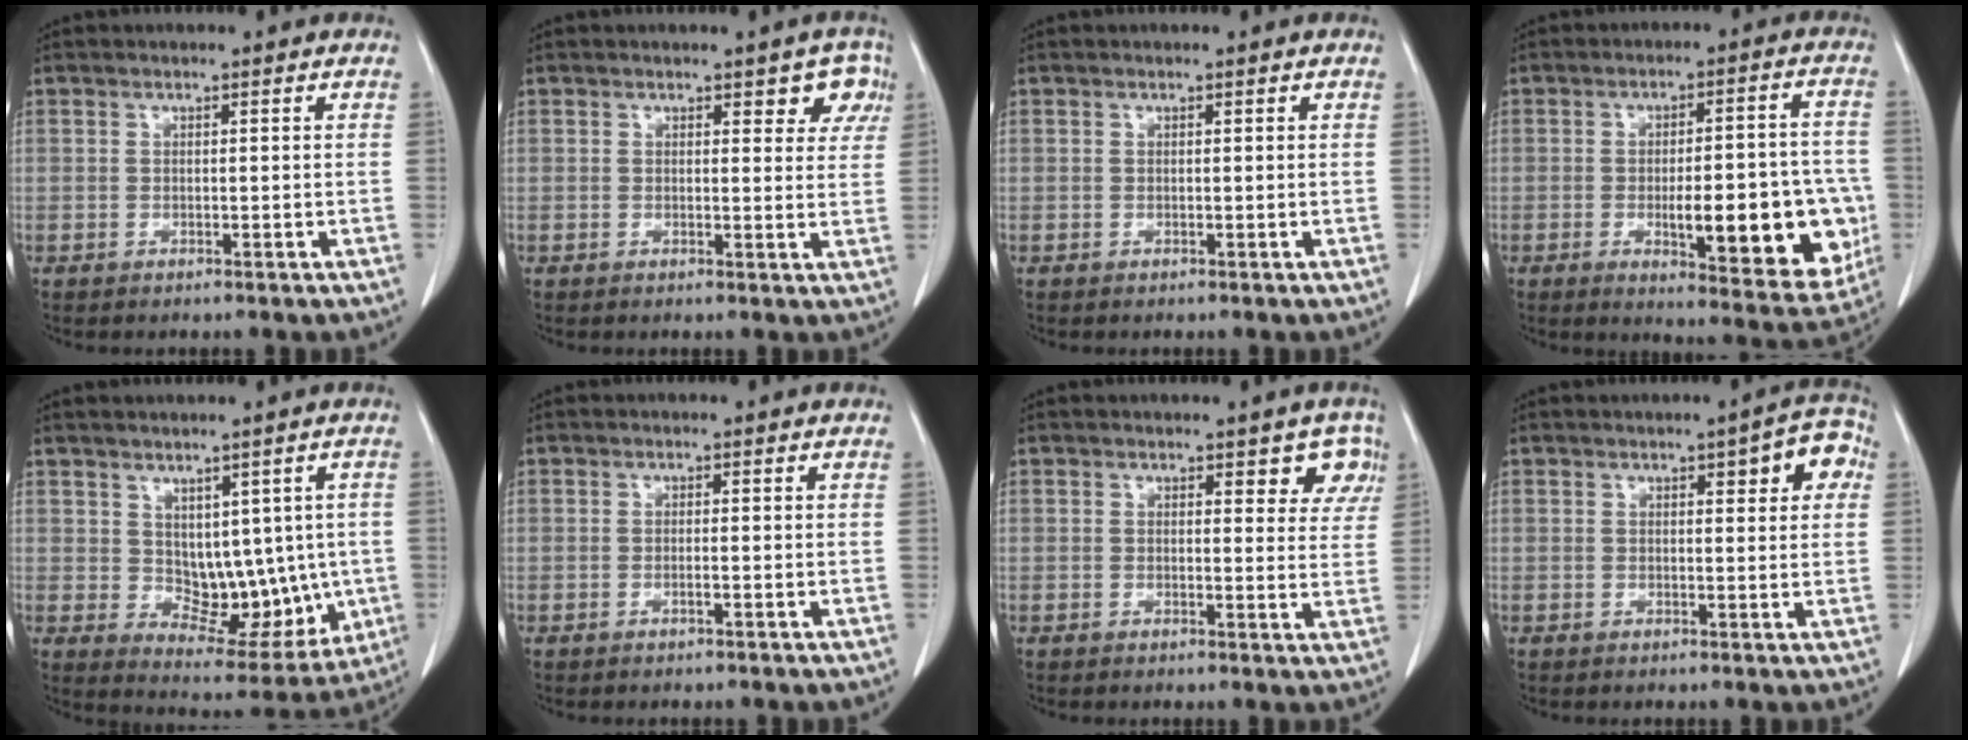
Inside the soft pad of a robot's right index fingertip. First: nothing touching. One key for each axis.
{"total": 4.1, "fx": 2.4, "fy": 2.1, "fz": 2.7, "tx": -0.010, "ty": 0.005, "tz": 0.021}
{"total": 0.0}
{"total": 16.9, "fx": -4.0, "fy": 4.8, "fz": 15.7, "tx": -0.159, "ty": 0.015, "tz": -0.035}
{"total": 10.5, "fx": 0.3, "fy": 6.5, "fz": 8.2, "tx": -0.088, "ty": 0.005, "tz": 0.029}
{"total": 0.8, "fx": -0.4, "fy": 0.0, "fz": 0.7, "tx": -0.016, "ty": 0.000, "tz": -0.005}
{"total": 4.6, "fx": 2.7, "fy": 2.2, "fz": 3.0, "tx": -0.013, "ty": 0.000, "tz": 0.026}
{"total": 5.4, "fx": 2.0, "fy": 1.6, "fz": 4.8, "tx": -0.048, "ty": 0.013, "tz": 0.018}